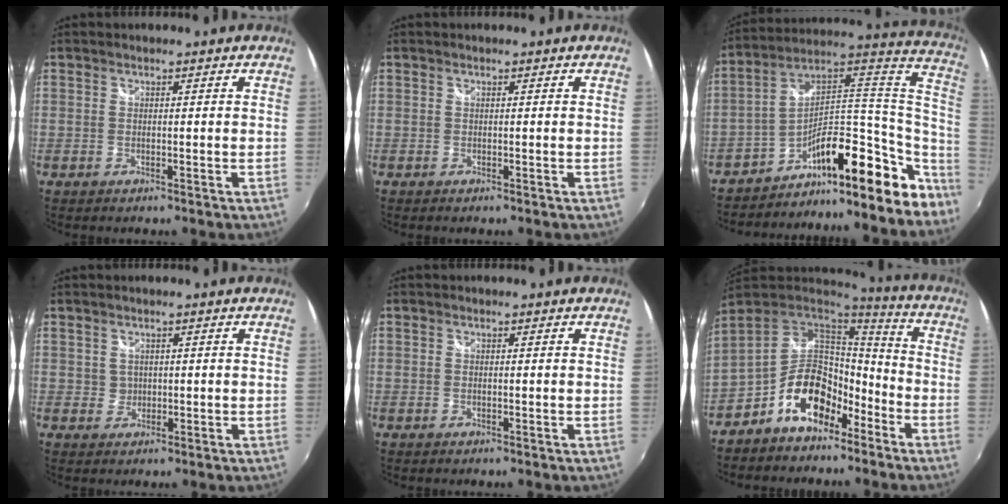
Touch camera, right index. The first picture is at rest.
{"total": 0.0}
{"total": 22.2, "force": [-13.9, 10.3, 14.0], "torque": [-0.172, 0.056, -0.206]}
{"total": 1.6, "force": [0.4, 1.5, 0.1], "torque": [0.004, 0.004, 0.007]}
{"total": 0.0}
{"total": 13.5, "force": [-8.0, 7.9, 7.4], "torque": [-0.138, 0.040, -0.130]}